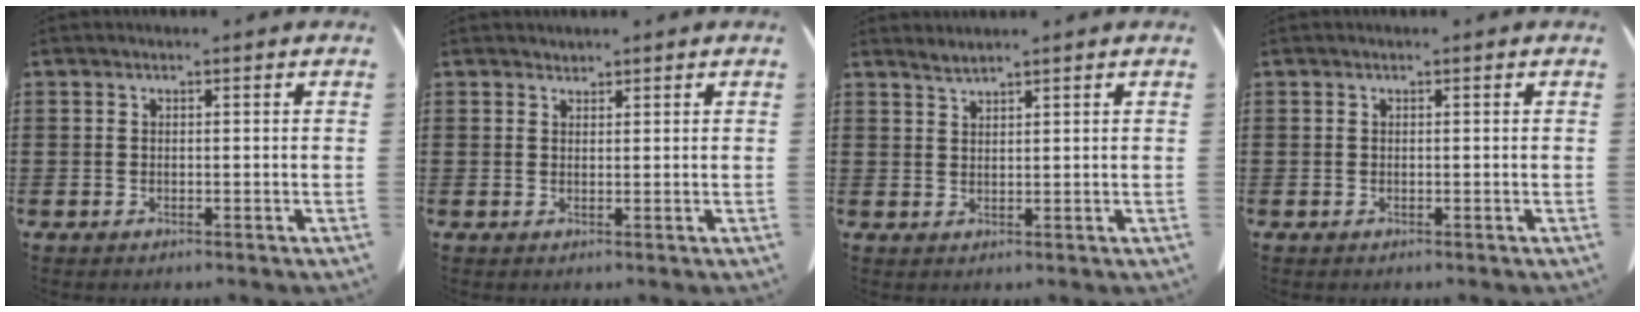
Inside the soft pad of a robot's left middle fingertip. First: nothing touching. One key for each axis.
{"total": 1.2, "fx": 1.1, "fy": 0.3, "fz": -0.1, "tx": -0.002, "ty": -0.002, "tz": 0.024}
{"total": 1.5, "fx": 1.4, "fy": -0.2, "fz": 0.4, "tx": -0.010, "ty": -0.003, "tz": 0.029}
{"total": 0.0}